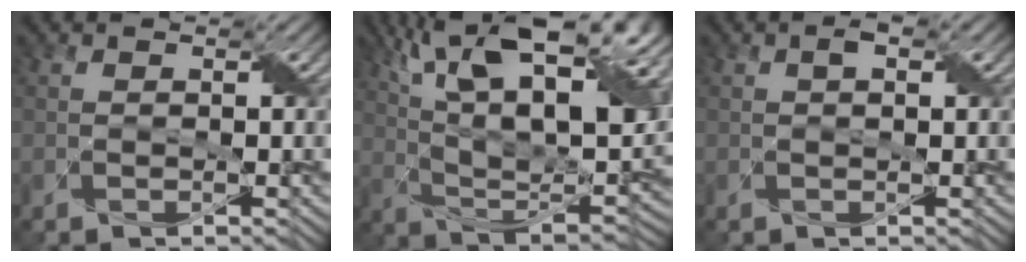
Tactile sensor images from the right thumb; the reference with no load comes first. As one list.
[{"total": 20.1, "force": [9.2, 8.3, 15.8], "torque": [-0.277, 0.058, 0.147]}, {"total": 1.7, "force": [0.3, 0.9, 1.4], "torque": [-0.025, 0.002, 0.005]}]